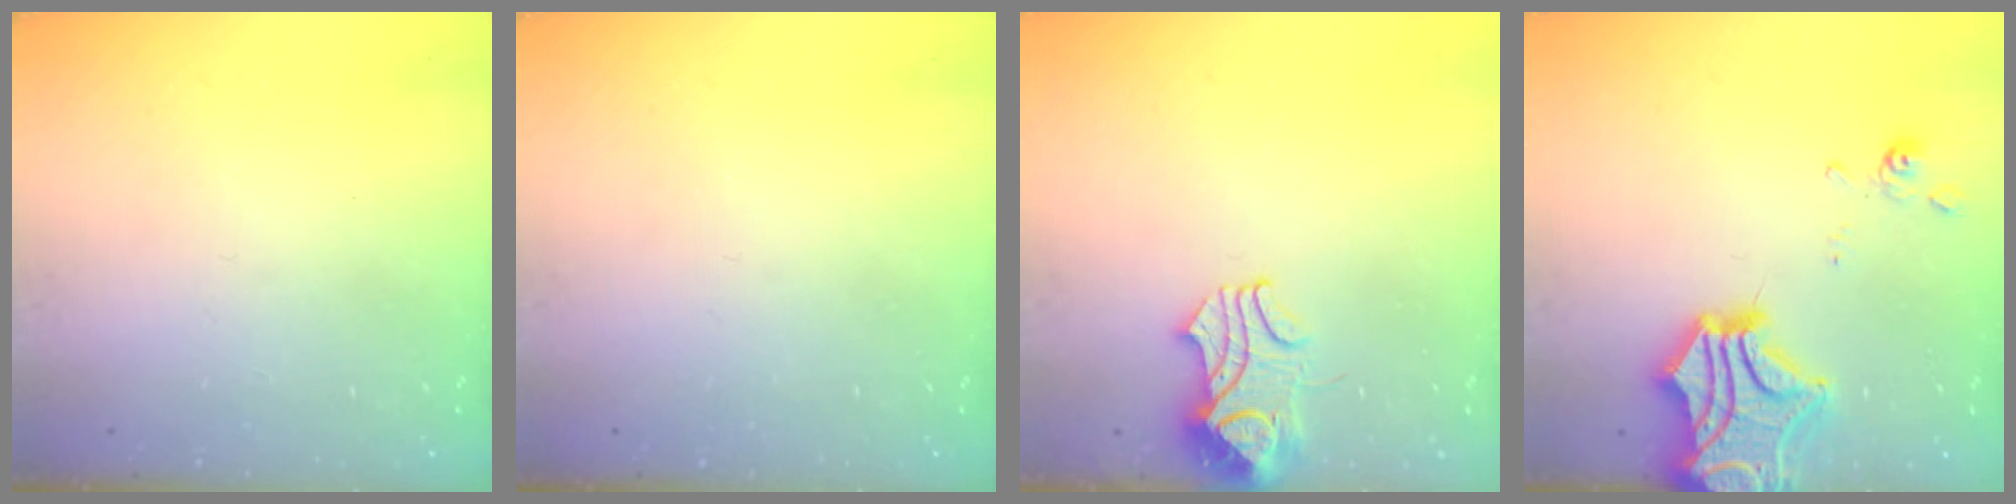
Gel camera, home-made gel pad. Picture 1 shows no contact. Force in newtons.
{"total": 0.0}
{"total": 3.6, "press": 3.6, "slide": 0.5}
{"total": 10.1, "press": 9.9, "slide": 2.3}